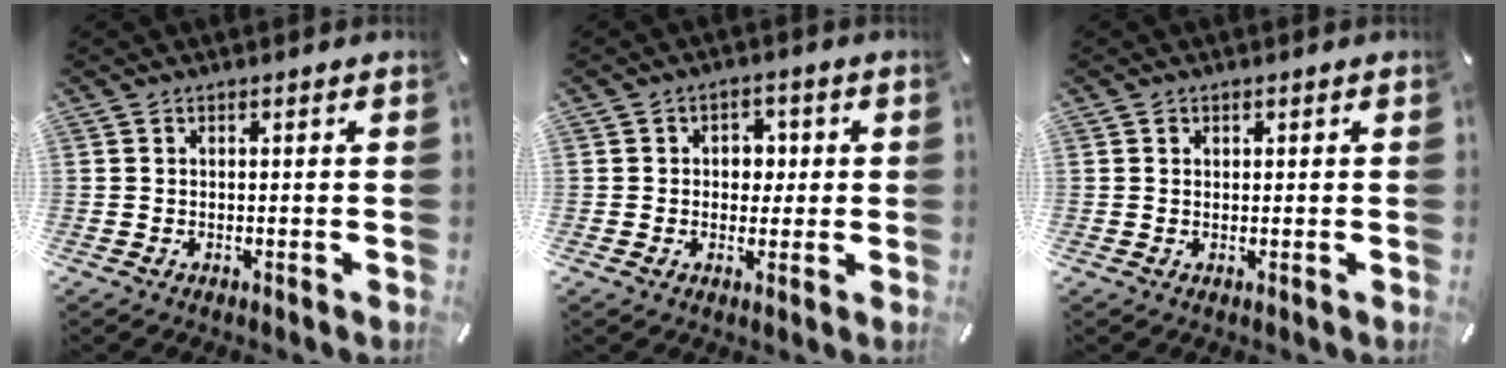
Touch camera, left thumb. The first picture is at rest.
{"total": 4.5, "force": [0.0, 3.8, 2.5], "torque": [-0.030, 0.001, -0.009]}
{"total": 0.8, "force": [0.3, 0.7, 0.1], "torque": [0.006, 0.000, 0.003]}